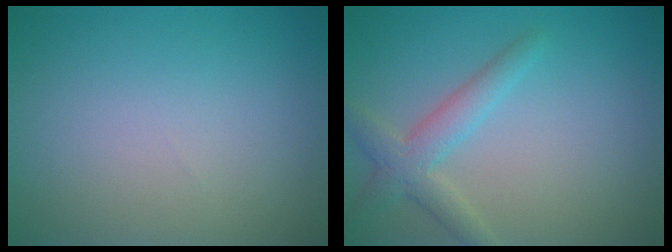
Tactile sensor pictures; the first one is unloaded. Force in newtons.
{"total": 3.0, "press": 3.0, "slide": 0.1}